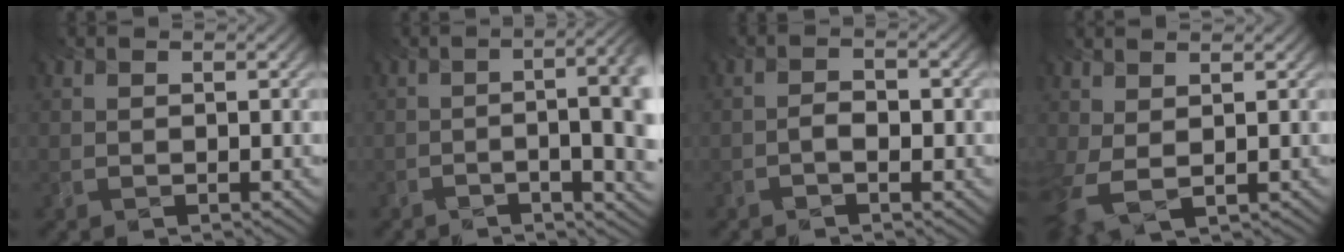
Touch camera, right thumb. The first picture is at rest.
{"total": 10.8, "force": [-1.3, 3.5, 10.1], "torque": [-0.107, 0.011, -0.035]}
{"total": 2.3, "force": [-2.0, 0.6, 1.0], "torque": [-0.016, -0.004, -0.039]}
{"total": 3.9, "force": [0.5, 2.1, 3.3], "torque": [-0.102, -0.004, 0.011]}